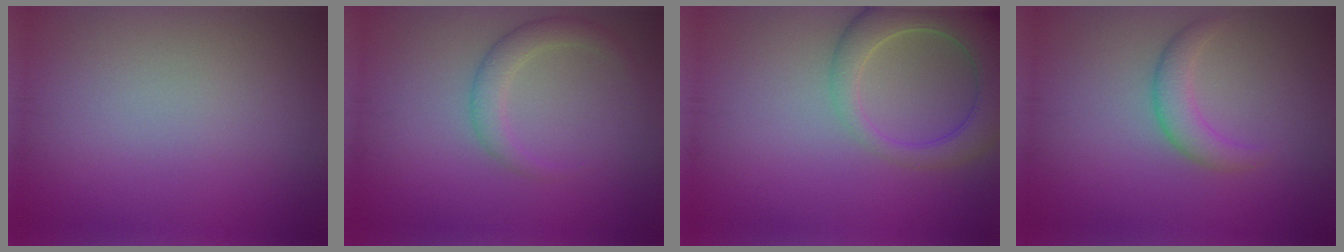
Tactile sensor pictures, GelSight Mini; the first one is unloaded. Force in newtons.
{"total": 2.4, "press": 2.4, "slide": 0.1}
{"total": 7.4, "press": 7.4, "slide": 0.7}
{"total": 2.4, "press": 2.4, "slide": 0.1}